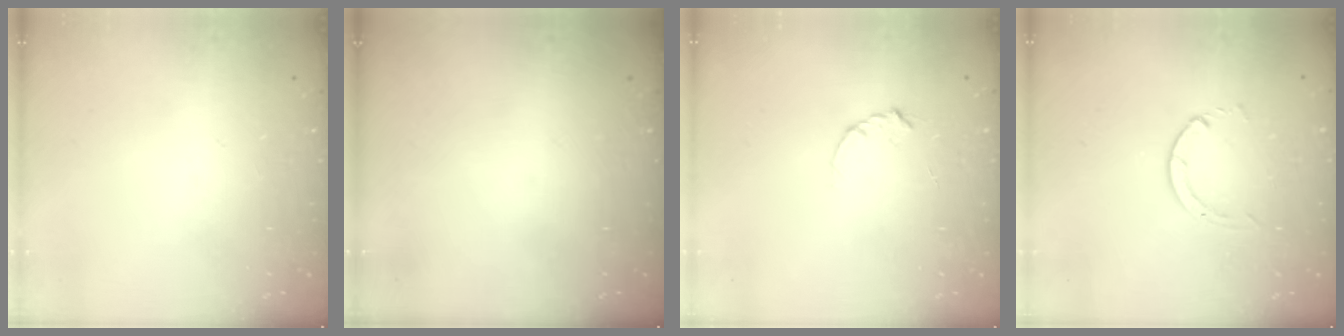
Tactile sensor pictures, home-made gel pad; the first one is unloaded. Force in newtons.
{"total": 0.0}
{"total": 2.9, "press": 2.9, "slide": 0.3}
{"total": 1.3, "press": 1.2, "slide": 0.3}